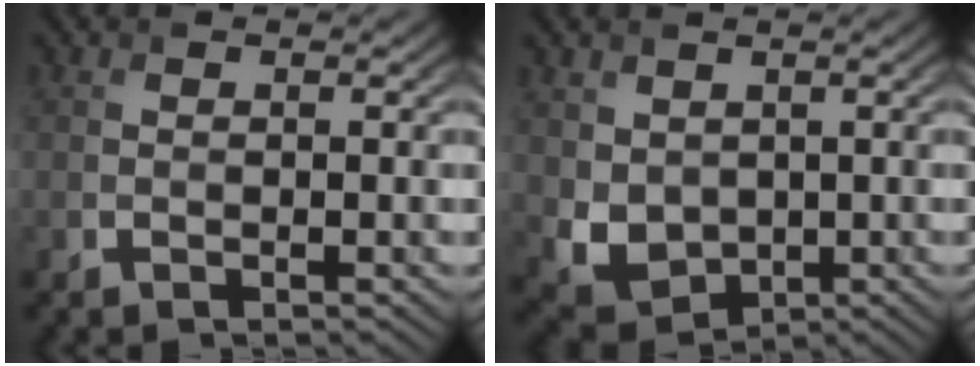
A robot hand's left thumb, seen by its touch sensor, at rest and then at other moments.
{"total": 5.0, "force": [1.0, 4.0, 2.8], "torque": [-0.080, -0.018, 0.023]}